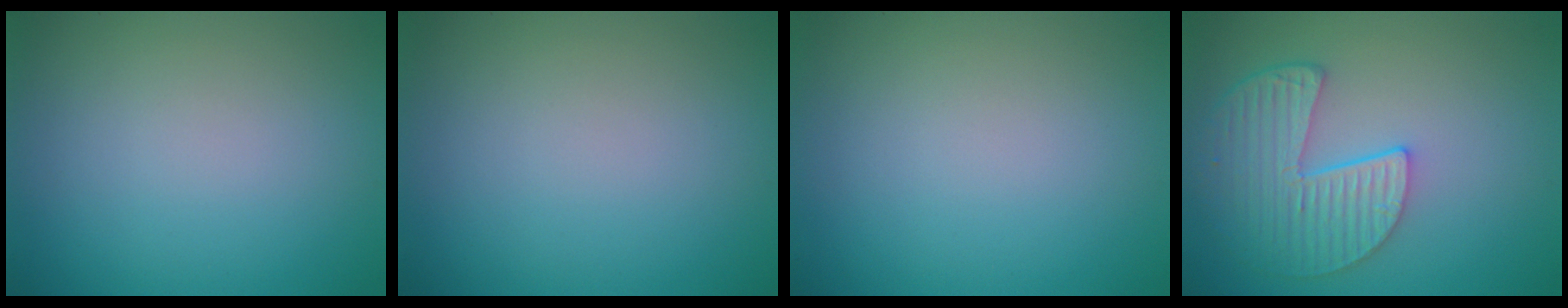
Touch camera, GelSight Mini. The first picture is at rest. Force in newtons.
{"total": 0.0}
{"total": 0.0}
{"total": 5.4, "press": 4.4, "slide": 3.2}